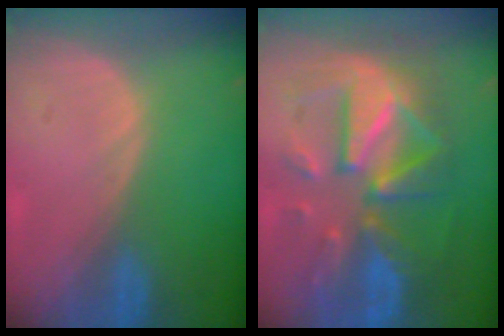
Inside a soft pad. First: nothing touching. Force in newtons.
{"total": 12.3, "press": 12.3, "slide": 1.2}